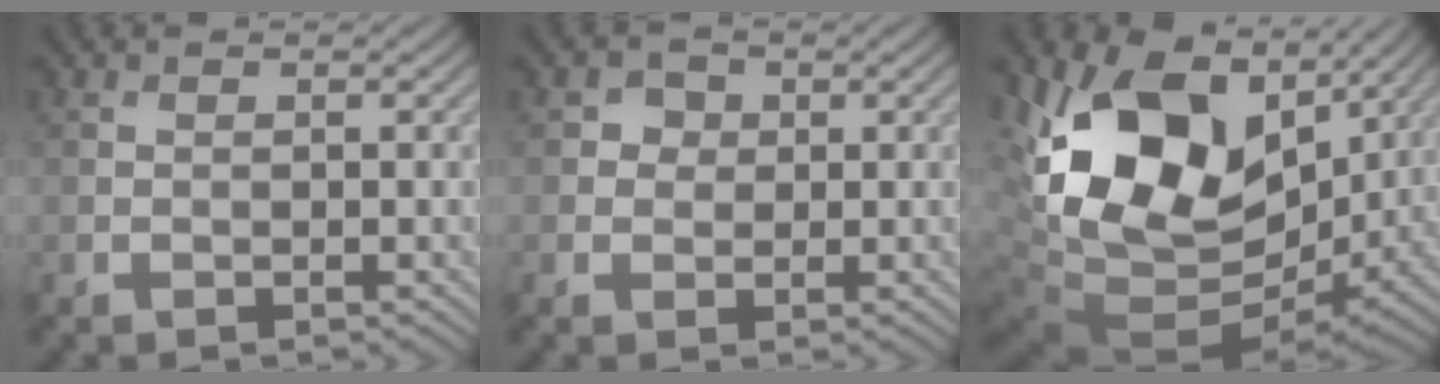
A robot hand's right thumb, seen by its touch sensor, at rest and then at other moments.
{"total": 1.9, "force": [0.3, 1.8, 0.6], "torque": [-0.006, 0.000, 0.002]}
{"total": 17.7, "force": [4.4, 11.9, 12.3], "torque": [-0.267, -0.015, 0.098]}